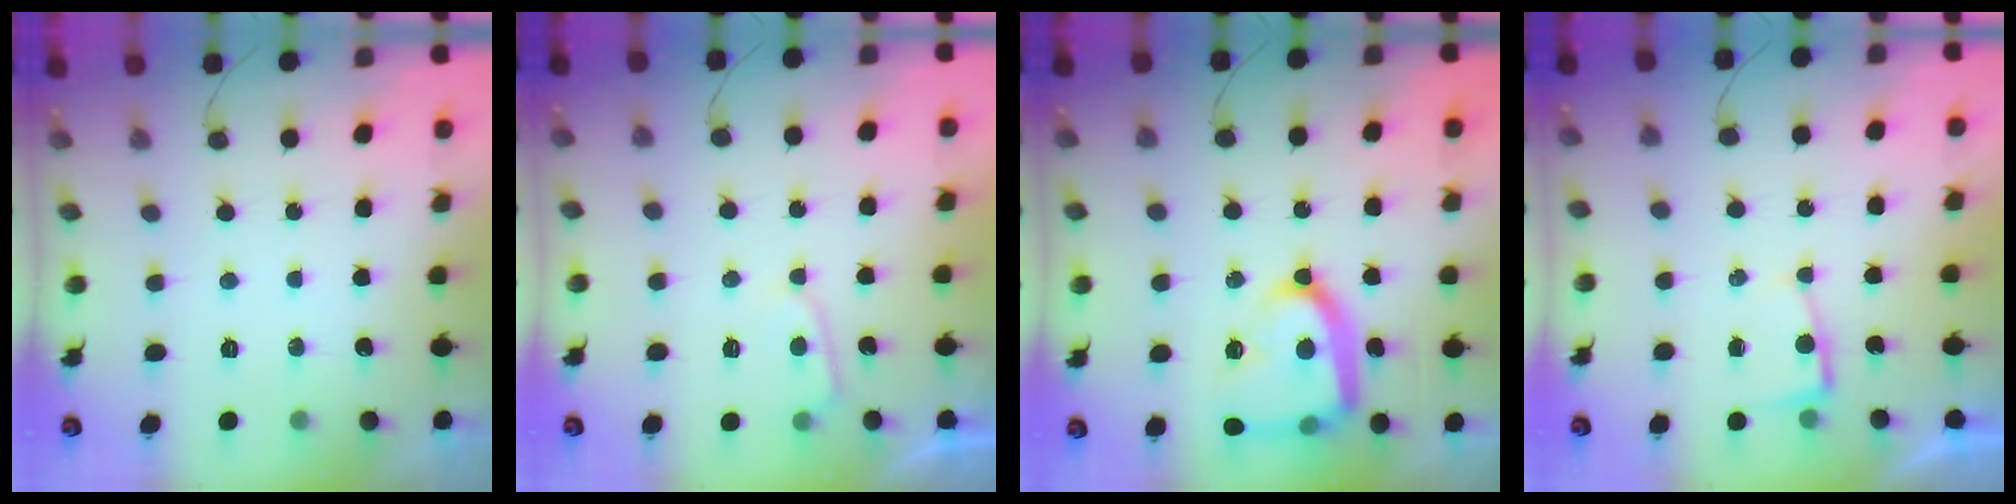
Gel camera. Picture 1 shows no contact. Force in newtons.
{"total": 3.1, "press": 3.1, "slide": 0.4}
{"total": 18.2, "press": 18.1, "slide": 1.2}
{"total": 2.4, "press": 2.4, "slide": 0.3}